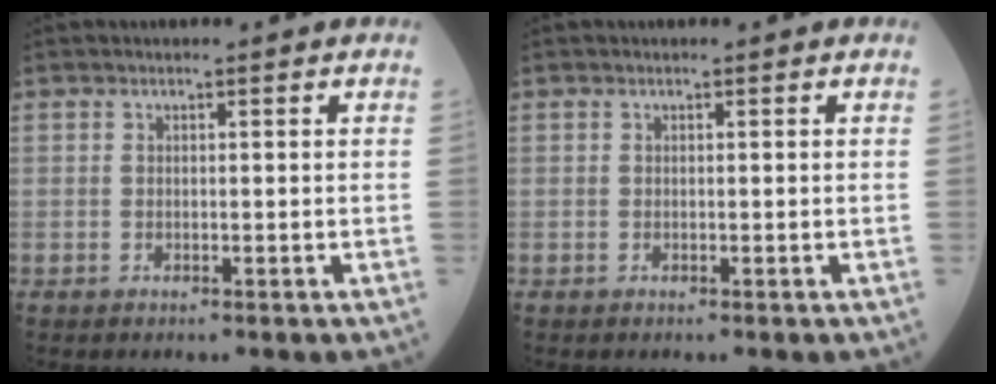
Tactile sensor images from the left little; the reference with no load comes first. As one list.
[{"total": 0.0}]